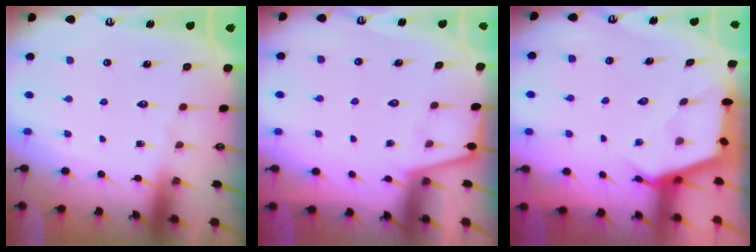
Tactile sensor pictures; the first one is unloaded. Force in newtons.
{"total": 2.1, "press": 2.0, "slide": 0.3}
{"total": 2.8, "press": 2.8, "slide": 0.3}